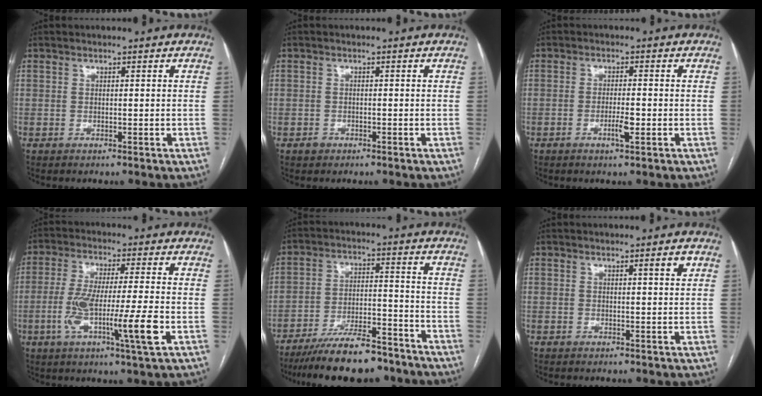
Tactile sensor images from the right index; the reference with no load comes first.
{"total": 1.3, "force": [-0.8, 1.0, 0.1], "torque": [0.000, 0.004, -0.012]}
{"total": 3.0, "force": [-1.2, 0.3, 2.7], "torque": [-0.051, -0.002, -0.019]}
{"total": 12.2, "force": [-3.4, 0.0, 11.7], "torque": [-0.218, -0.010, -0.064]}
{"total": 13.8, "force": [-11.4, 3.4, 6.9], "torque": [-0.112, 0.005, -0.185]}
{"total": 1.7, "force": [0.9, 0.0, 1.4], "torque": [-0.019, -0.002, 0.012]}